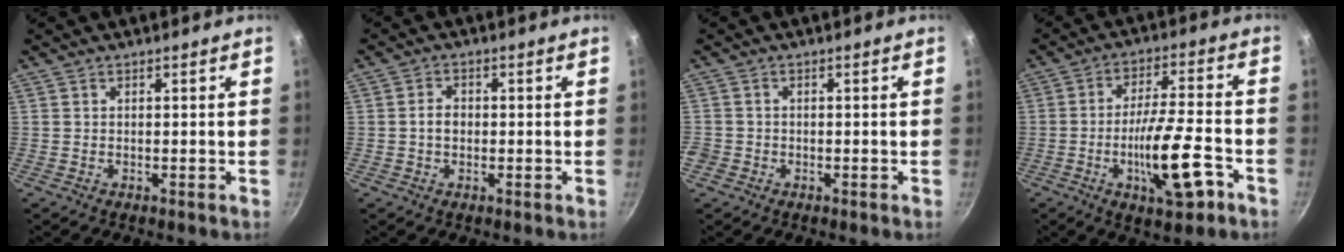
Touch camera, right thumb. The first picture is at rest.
{"total": 2.7, "force": [-0.3, 2.1, 1.7], "torque": [-0.019, 0.010, -0.004]}
{"total": 2.2, "force": [-1.1, 1.8, 0.5], "torque": [-0.012, 0.005, -0.022]}
{"total": 13.9, "force": [-5.5, 3.8, 12.2], "torque": [-0.194, 0.024, -0.087]}